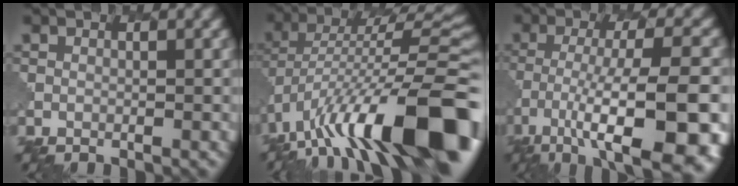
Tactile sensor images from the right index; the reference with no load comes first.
{"total": 15.0, "force": [-6.4, 5.5, 12.5], "torque": [-0.196, 0.027, -0.103]}
{"total": 13.1, "force": [-6.2, 4.0, 10.8], "torque": [-0.182, -0.004, -0.088]}